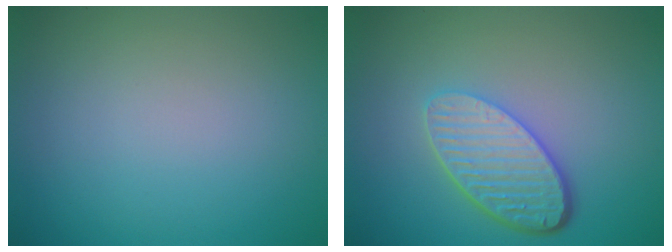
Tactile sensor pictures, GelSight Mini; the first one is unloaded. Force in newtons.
{"total": 5.3, "press": 3.9, "slide": 3.6}